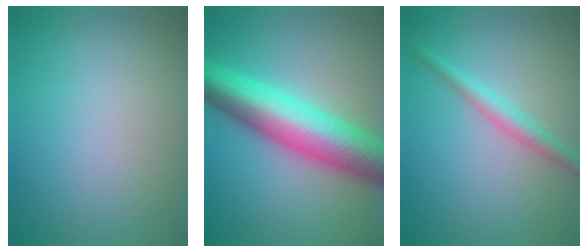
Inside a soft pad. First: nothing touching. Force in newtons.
{"total": 10.0, "press": 10.0, "slide": 0.1}
{"total": 2.2, "press": 2.2, "slide": 0.0}